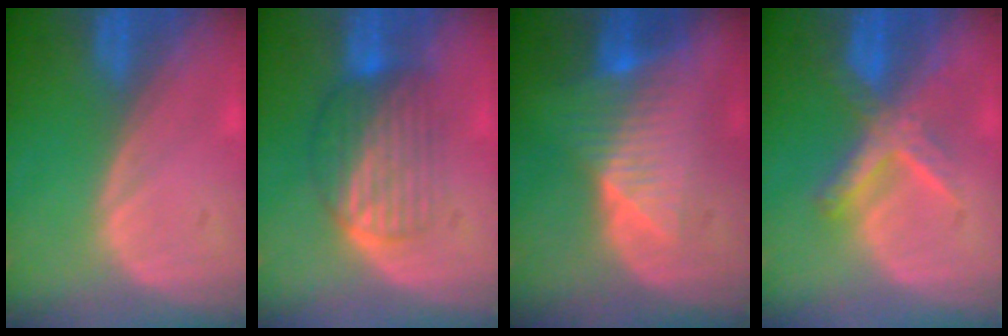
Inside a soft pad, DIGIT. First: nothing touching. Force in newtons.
{"total": 6.8, "press": 6.5, "slide": 1.9}
{"total": 7.9, "press": 6.9, "slide": 3.8}
{"total": 5.9, "press": 5.9, "slide": 0.8}